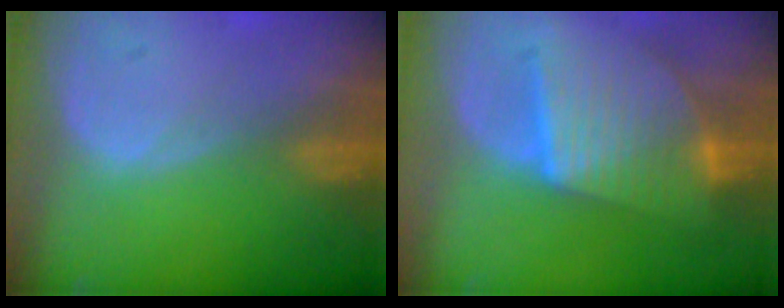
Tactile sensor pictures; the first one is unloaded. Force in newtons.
{"total": 9.7, "press": 9.7, "slide": 0.9}